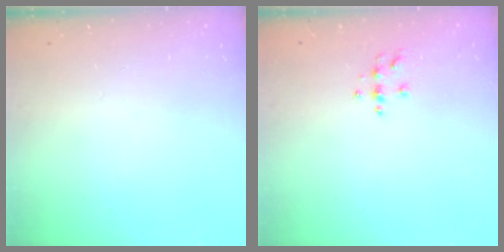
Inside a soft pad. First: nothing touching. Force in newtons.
{"total": 3.9, "press": 3.8, "slide": 0.4}